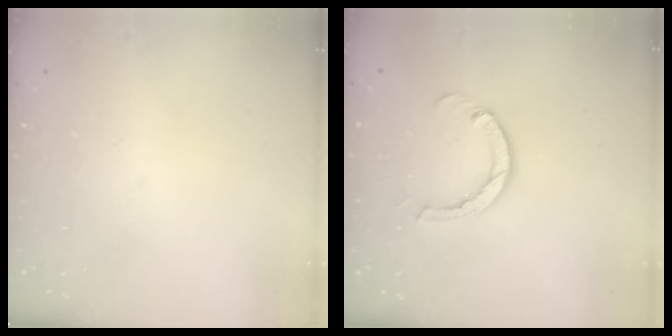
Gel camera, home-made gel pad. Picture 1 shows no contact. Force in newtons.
{"total": 3.6, "press": 3.6, "slide": 0.2}